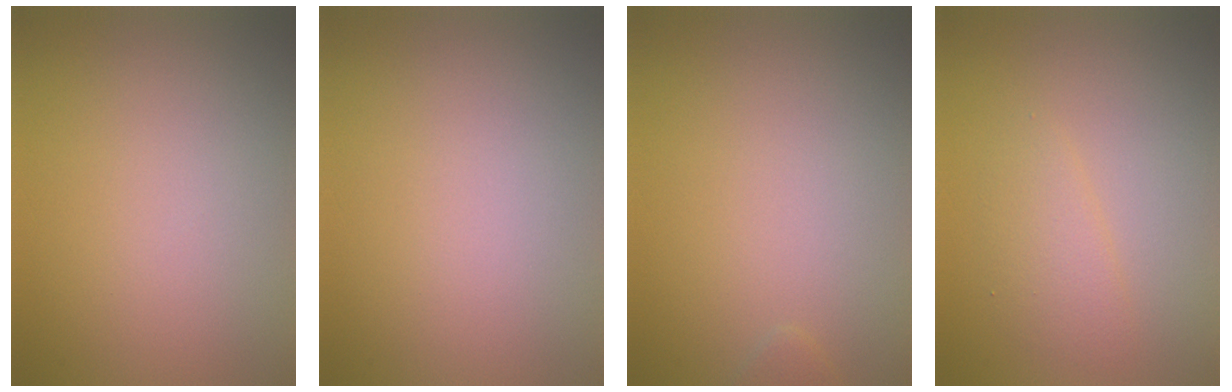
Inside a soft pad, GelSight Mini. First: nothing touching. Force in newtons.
{"total": 0.0}
{"total": 0.5, "press": 0.5, "slide": 0.1}
{"total": 1.9, "press": 1.9, "slide": 0.1}